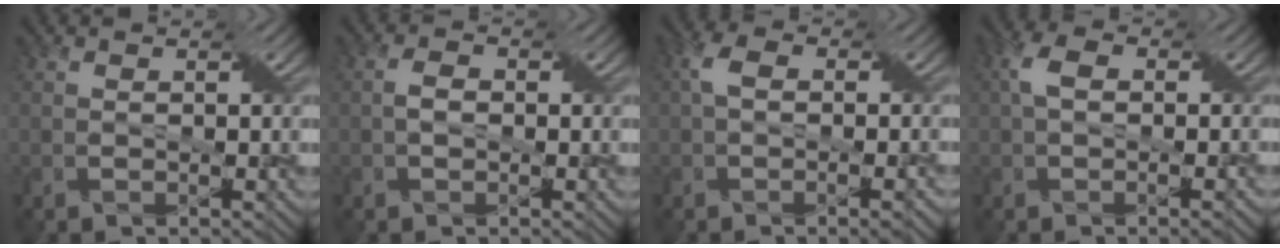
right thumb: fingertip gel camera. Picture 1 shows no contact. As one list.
[{"total": 1.7, "force": [-0.3, 1.2, 1.2], "torque": [-0.026, 0.004, -0.007]}, {"total": 4.8, "force": [-0.5, 2.4, 4.1], "torque": [-0.084, 0.006, -0.010]}, {"total": 4.4, "force": [0.0, 2.4, 3.7], "torque": [-0.075, 0.007, -0.004]}]